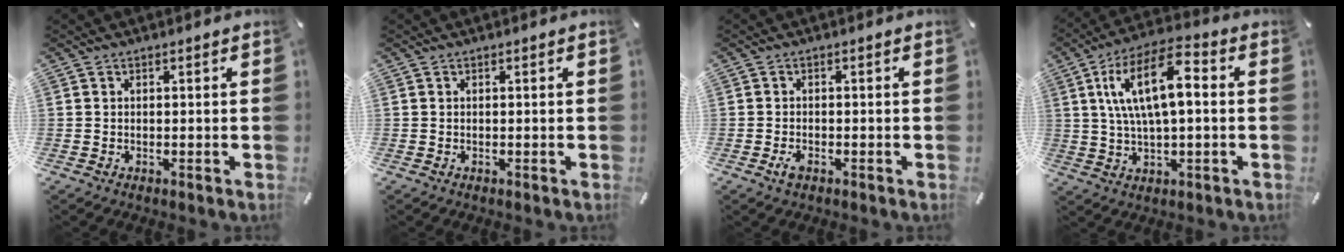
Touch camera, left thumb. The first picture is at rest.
{"total": 0.0}
{"total": 2.0, "force": [-1.1, 1.1, 1.2], "torque": [-0.037, -0.001, -0.024]}
{"total": 14.0, "force": [2.9, 6.0, 12.3], "torque": [-0.245, 0.006, 0.048]}